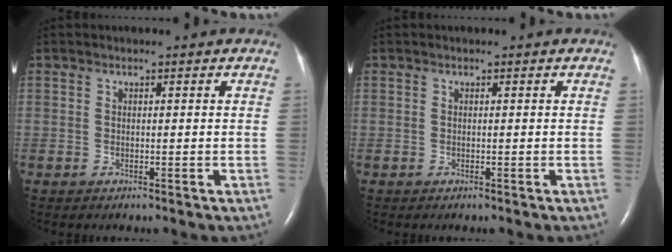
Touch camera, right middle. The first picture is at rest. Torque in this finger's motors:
{"motor_torque": [0.17, 0.00, 0.02, 0.00]}